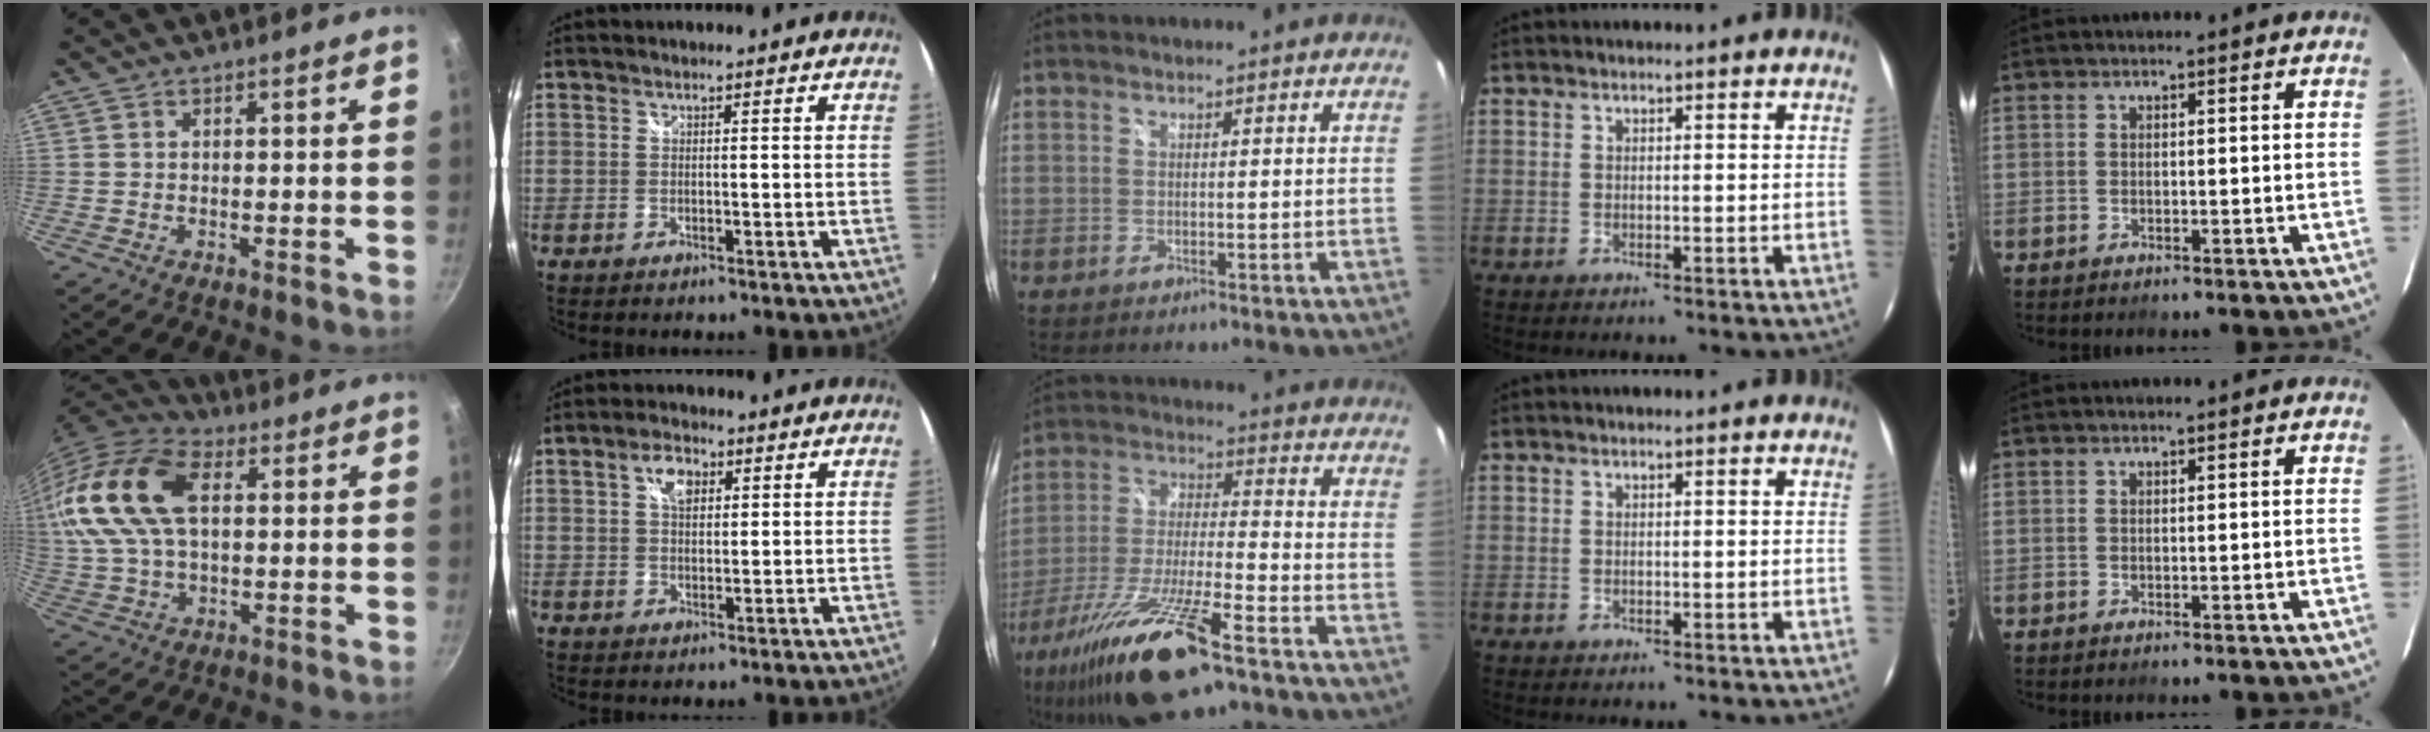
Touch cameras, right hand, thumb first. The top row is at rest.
{"thumb": {"total": 19.7, "force": [4.7, 11.6, 15.2], "torque": [-0.304, 0.017, 0.077]}, "index": {"total": 4.7, "force": [1.8, 2.7, 3.4], "torque": [-0.057, 0.011, 0.032]}, "middle": {"total": 19.7, "force": [-12.8, 3.7, 14.6], "torque": [-0.296, -0.040, -0.234]}}